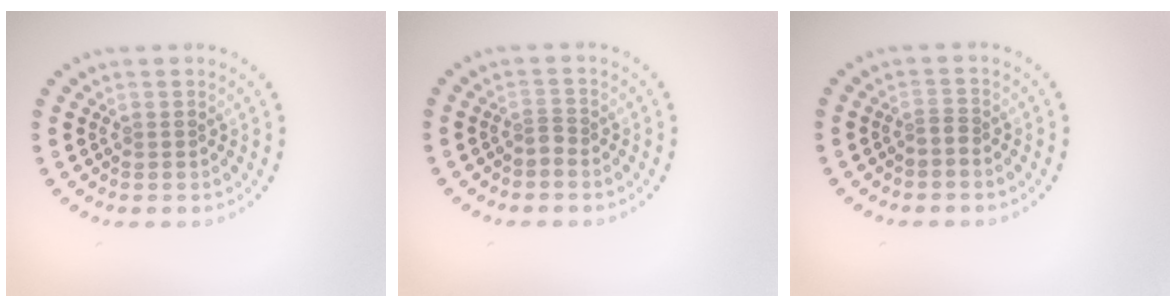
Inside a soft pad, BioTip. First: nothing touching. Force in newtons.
{"total": 0.7, "press": 0.4, "slide": 0.6}
{"total": 0.7, "press": 0.5, "slide": 0.6}